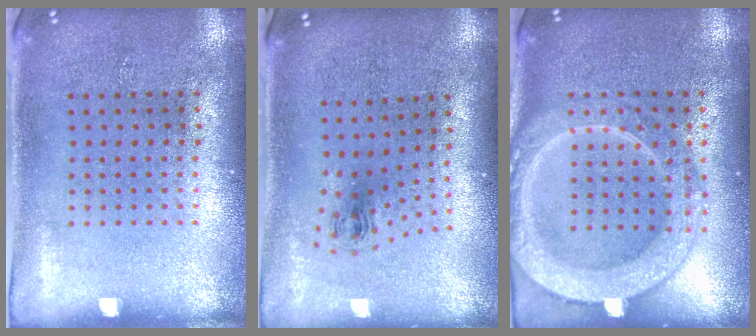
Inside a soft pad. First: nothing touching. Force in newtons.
{"total": 0.8, "press": 0.3, "slide": 0.7}
{"total": 4.0, "press": 4.0, "slide": 0.4}